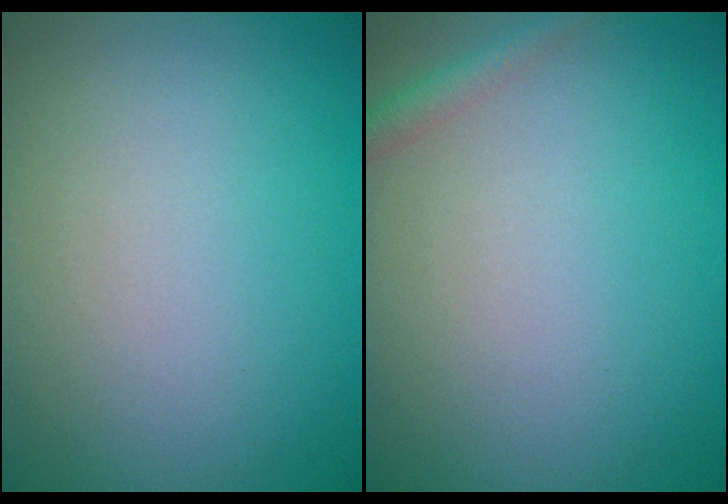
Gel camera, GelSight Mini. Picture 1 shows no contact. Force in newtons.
{"total": 1.5, "press": 1.5, "slide": 0.1}